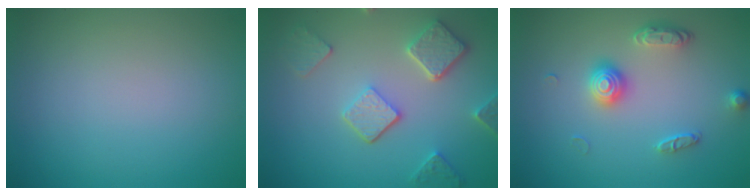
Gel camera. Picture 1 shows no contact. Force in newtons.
{"total": 4.9, "press": 3.8, "slide": 3.1}
{"total": 2.6, "press": 2.2, "slide": 1.5}